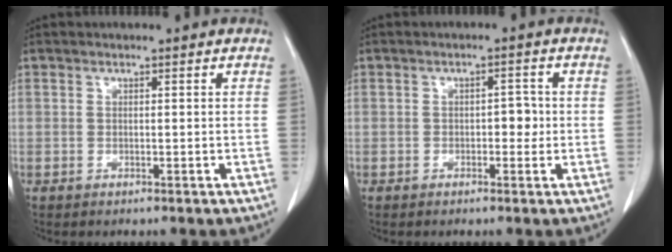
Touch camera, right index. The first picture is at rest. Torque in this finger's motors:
{"motor_torque": [0.00, 0.00, 0.07, 0.02]}